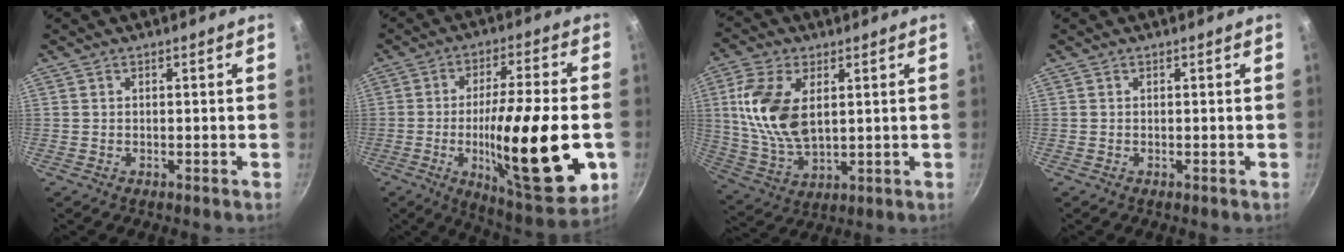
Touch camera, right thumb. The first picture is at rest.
{"total": 24.2, "force": [-5.1, 6.0, 22.9], "torque": [-0.340, 0.010, -0.075]}
{"total": 14.0, "force": [3.1, 7.8, 11.2], "torque": [-0.215, -0.013, 0.068]}
{"total": 0.0}